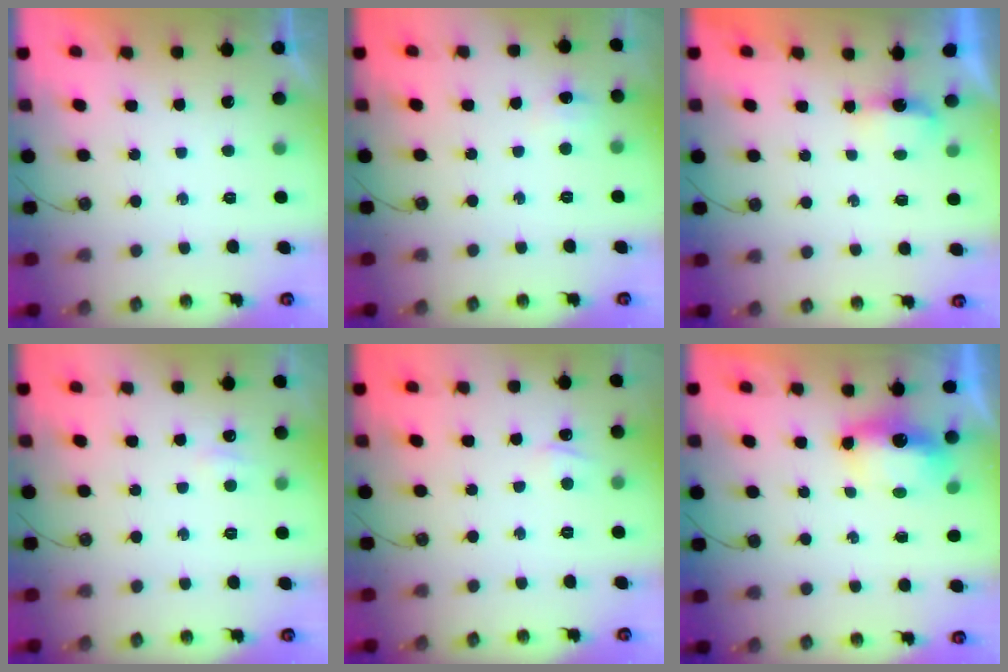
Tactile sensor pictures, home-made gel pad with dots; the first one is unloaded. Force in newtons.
{"total": 4.3, "press": 4.3, "slide": 0.5}
{"total": 3.3, "press": 3.2, "slide": 0.6}
{"total": 3.6, "press": 3.5, "slide": 0.5}
{"total": 3.1, "press": 3.0, "slide": 0.4}
{"total": 6.2, "press": 6.2, "slide": 0.2}